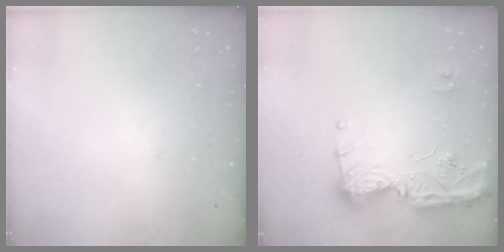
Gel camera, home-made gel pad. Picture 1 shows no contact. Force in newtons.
{"total": 15.0, "press": 14.9, "slide": 0.8}